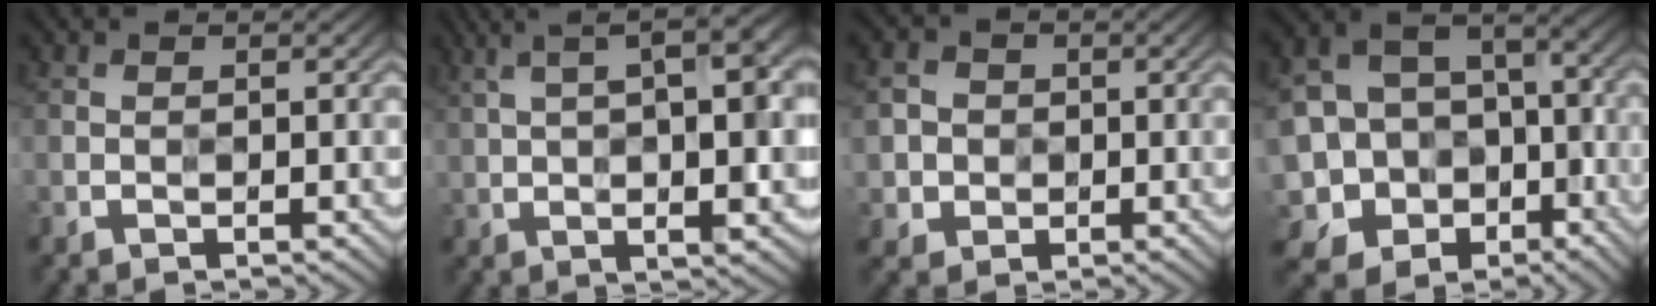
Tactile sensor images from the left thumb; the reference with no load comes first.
{"total": 13.8, "force": [2.9, 3.7, 12.9], "torque": [-0.214, 0.018, 0.060]}
{"total": 3.9, "force": [-0.1, 3.8, 0.9], "torque": [-0.027, -0.003, -0.016]}
{"total": 13.7, "force": [-5.8, 11.1, 5.5], "torque": [-0.170, -0.026, -0.108]}